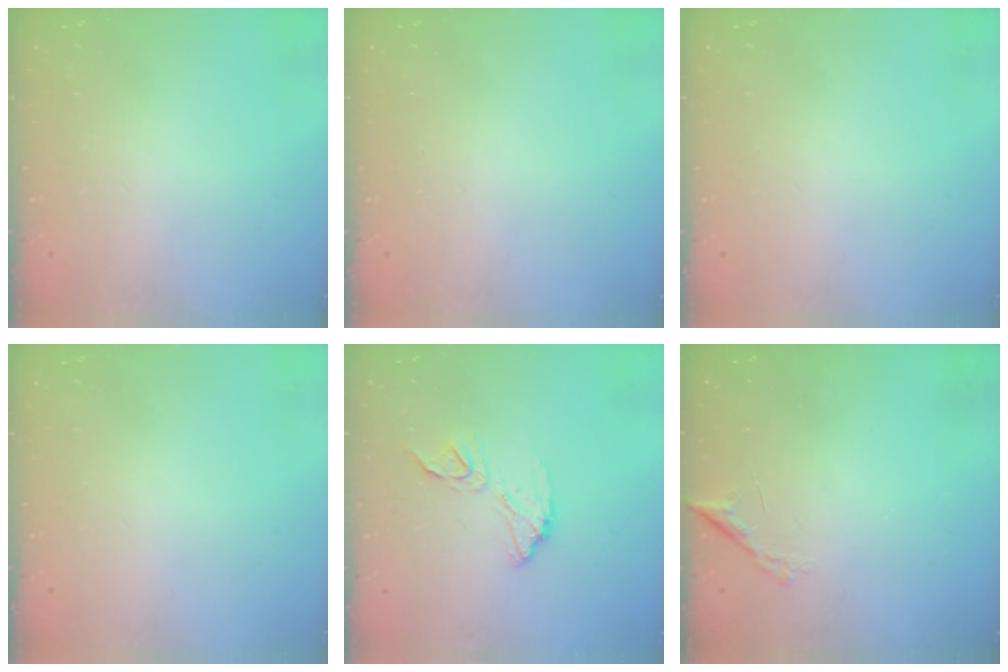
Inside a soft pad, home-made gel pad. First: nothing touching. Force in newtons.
{"total": 0.0}
{"total": 0.0}
{"total": 0.0}
{"total": 10.0, "press": 10.0, "slide": 0.4}
{"total": 6.0, "press": 6.0, "slide": 0.2}